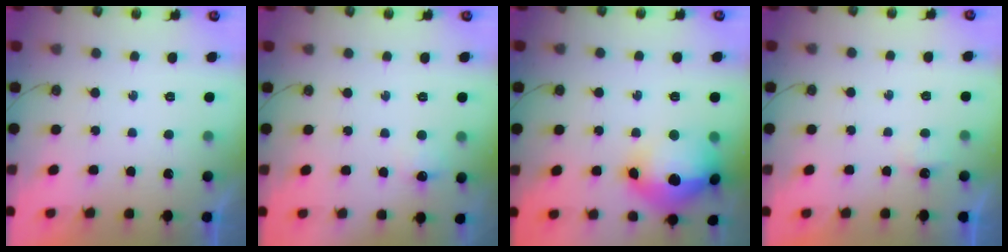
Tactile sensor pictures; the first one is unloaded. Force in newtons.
{"total": 5.9, "press": 5.8, "slide": 0.9}
{"total": 20.3, "press": 19.8, "slide": 4.4}
{"total": 2.5, "press": 2.4, "slide": 0.5}